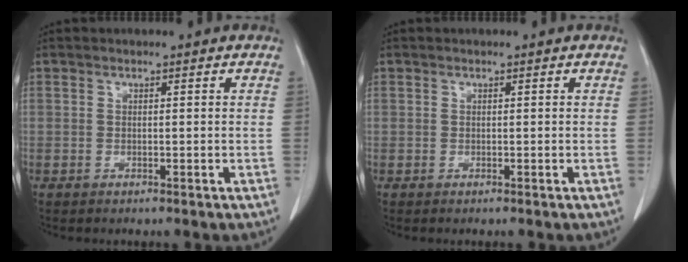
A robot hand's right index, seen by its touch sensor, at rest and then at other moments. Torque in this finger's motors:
{"motor_torque": [-0.11, 0.15, -0.38, -0.14]}